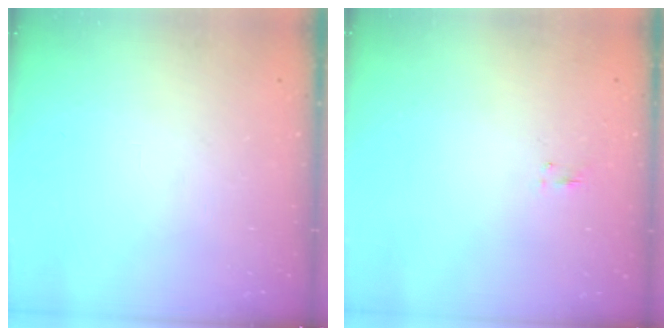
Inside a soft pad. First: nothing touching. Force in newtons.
{"total": 1.3, "press": 1.1, "slide": 0.6}